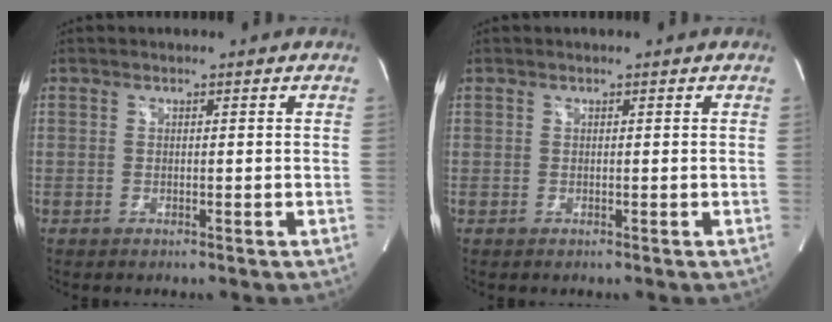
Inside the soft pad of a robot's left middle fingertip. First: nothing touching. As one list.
[{"total": 0.0}]